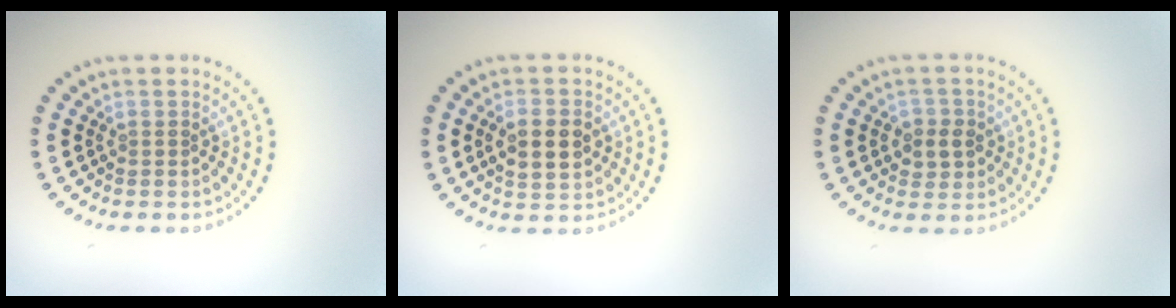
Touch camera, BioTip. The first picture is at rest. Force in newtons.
{"total": 4.4, "press": 4.4, "slide": 0.2}
{"total": 2.3, "press": 2.2, "slide": 0.7}